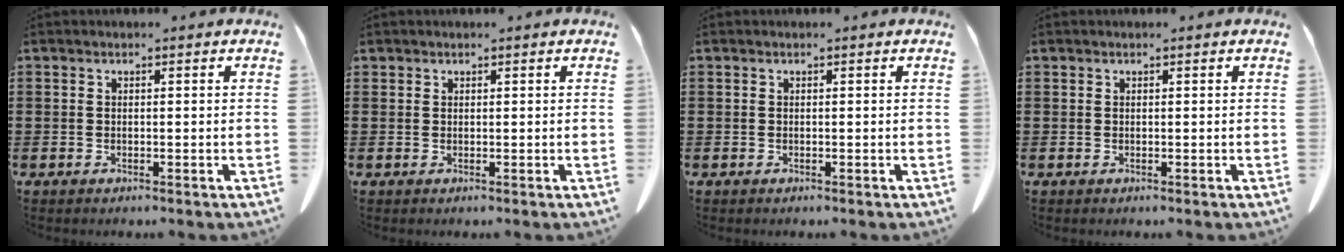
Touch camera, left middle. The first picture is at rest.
{"total": 0.5, "force": [0.4, 0.3, 0.0], "torque": [-0.003, 0.000, 0.009]}
{"total": 0.0}
{"total": 0.0}